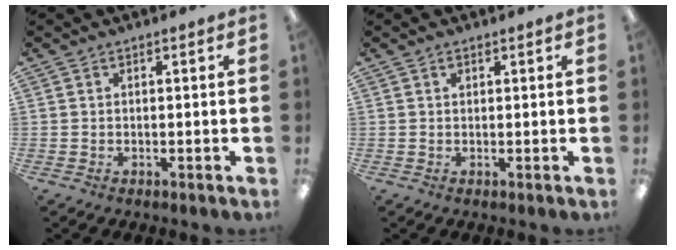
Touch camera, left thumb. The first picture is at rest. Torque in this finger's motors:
{"motor_torque": [0.35, -0.19, 0.44, -0.28, 0.00]}